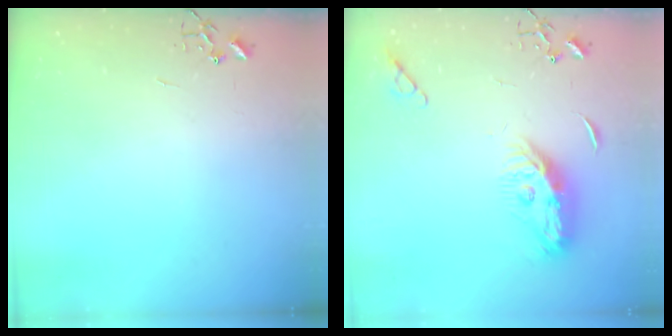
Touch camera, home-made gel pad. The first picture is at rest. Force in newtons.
{"total": 11.4, "press": 11.4, "slide": 0.5}